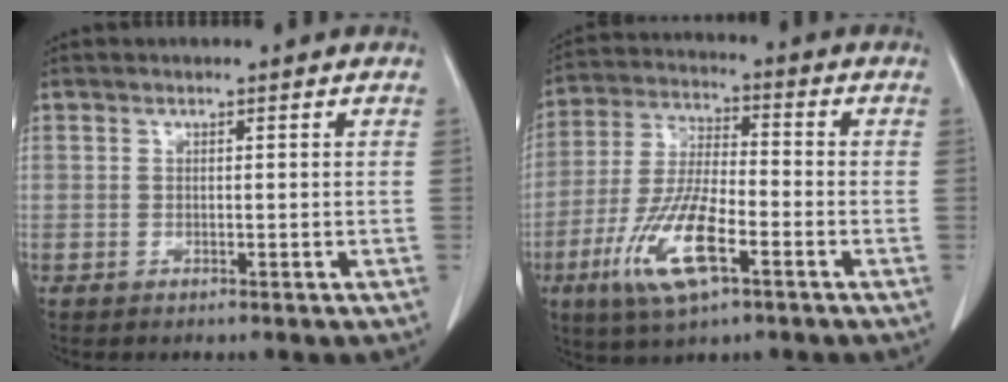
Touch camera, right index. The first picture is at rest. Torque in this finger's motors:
{"motor_torque": [1.35, -0.42, 0.16, 0.00]}